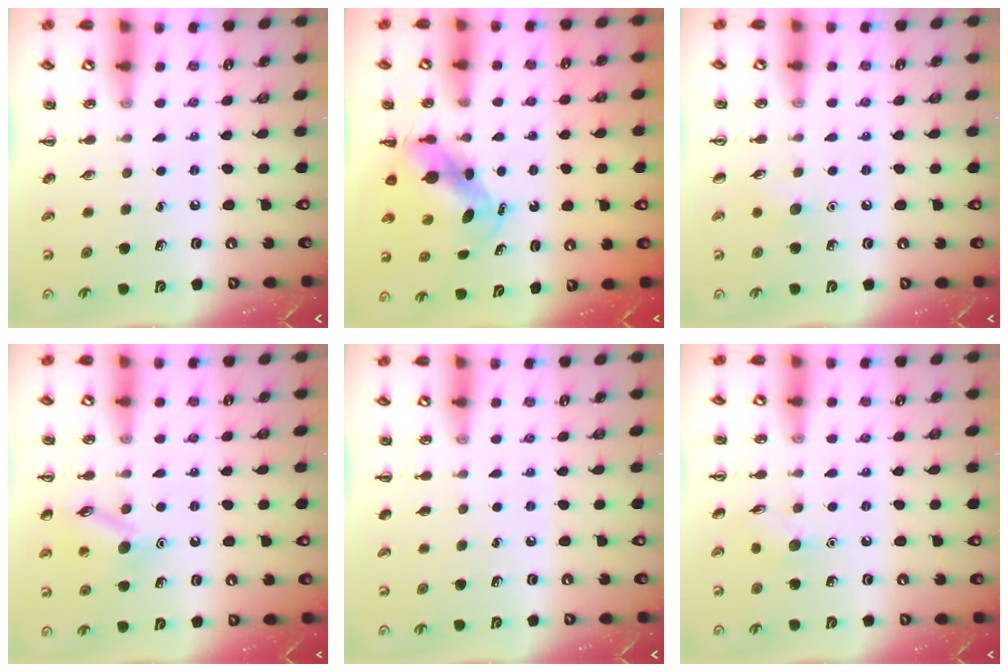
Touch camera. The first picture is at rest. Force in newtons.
{"total": 5.4, "press": 5.3, "slide": 0.7}
{"total": 4.7, "press": 4.5, "slide": 1.2}
{"total": 11.0, "press": 10.9, "slide": 1.4}
{"total": 0.0}
{"total": 6.3, "press": 6.2, "slide": 1.5}